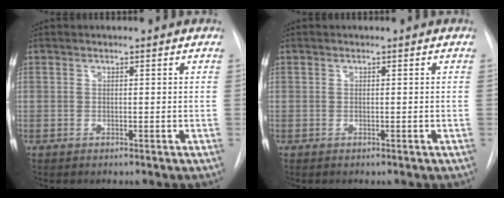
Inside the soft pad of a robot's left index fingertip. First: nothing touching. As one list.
[{"total": 0.0}]